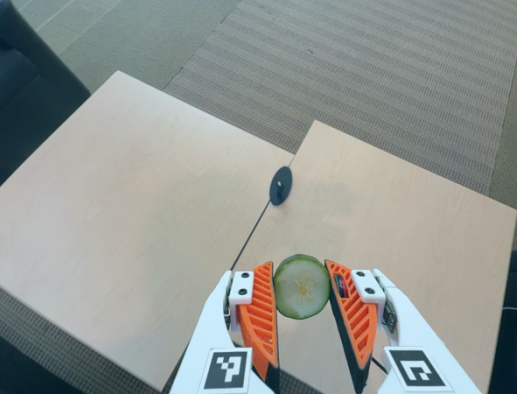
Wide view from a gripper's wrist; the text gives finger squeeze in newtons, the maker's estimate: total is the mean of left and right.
{"total": 10.7, "left": 10.8, "right": 10.7}